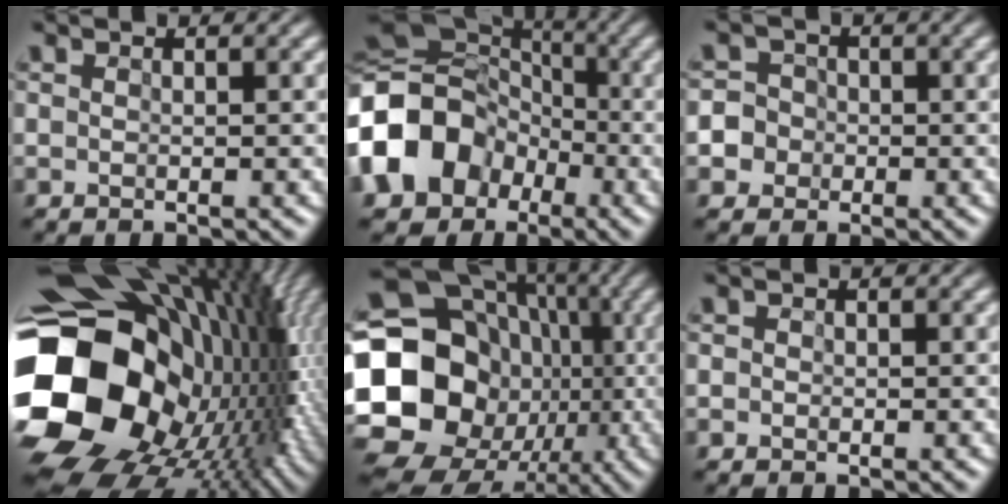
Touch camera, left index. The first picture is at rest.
{"total": 16.2, "force": [-5.2, 13.4, 7.5], "torque": [-0.176, -0.013, -0.123]}
{"total": 5.9, "force": [-2.4, 5.4, 0.8], "torque": [-0.023, 0.003, -0.060]}
{"total": 20.8, "force": [-2.4, 15.2, 14.0], "torque": [-0.319, -0.016, -0.021]}
{"total": 21.5, "force": [-3.2, 18.7, 10.0], "torque": [-0.197, 0.007, -0.077]}
{"total": 1.1, "force": [0.1, 1.0, 0.4], "torque": [0.010, 0.013, -0.013]}